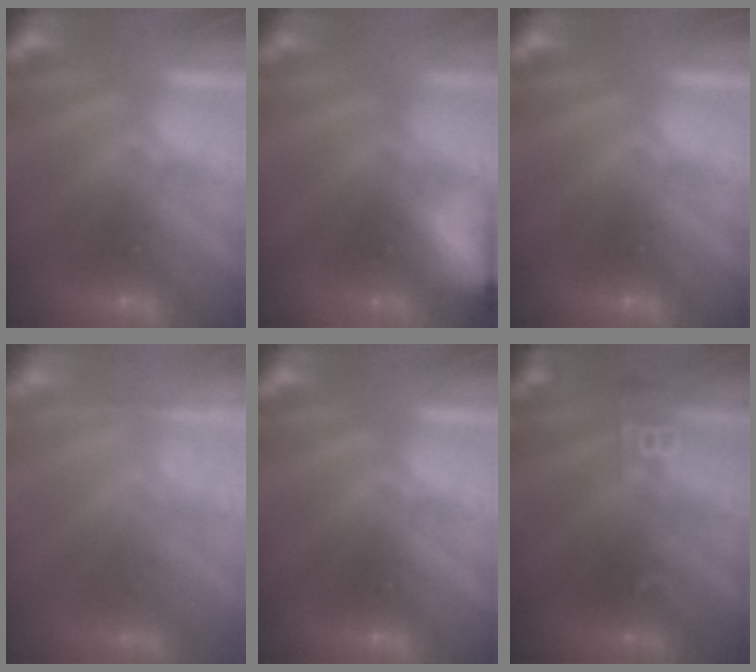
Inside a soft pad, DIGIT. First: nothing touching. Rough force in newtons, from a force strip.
{"total": 5.9}
{"total": 0.0}
{"total": 1.4}
{"total": 0.0}
{"total": 2.6}